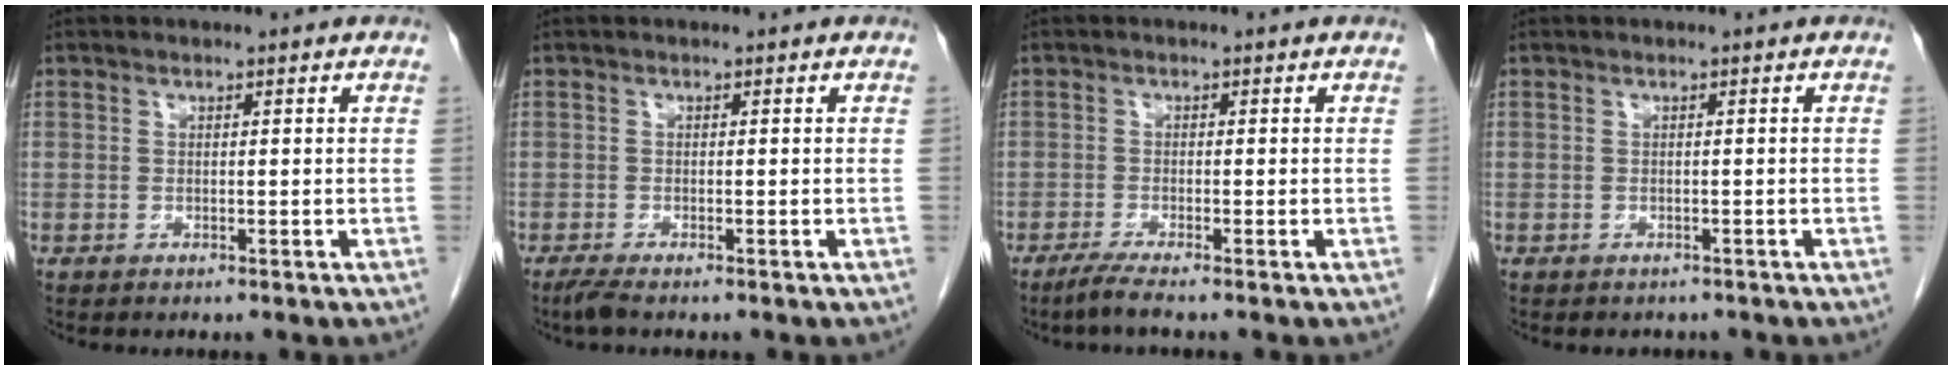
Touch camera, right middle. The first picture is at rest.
{"total": 1.6, "force": [-1.3, 0.0, 1.0], "torque": [-0.030, -0.008, -0.028]}
{"total": 2.5, "force": [-1.9, -0.5, 1.5], "torque": [-0.039, -0.008, -0.043]}
{"total": 1.6, "force": [-1.3, 0.8, 0.3], "torque": [-0.008, -0.001, -0.015]}